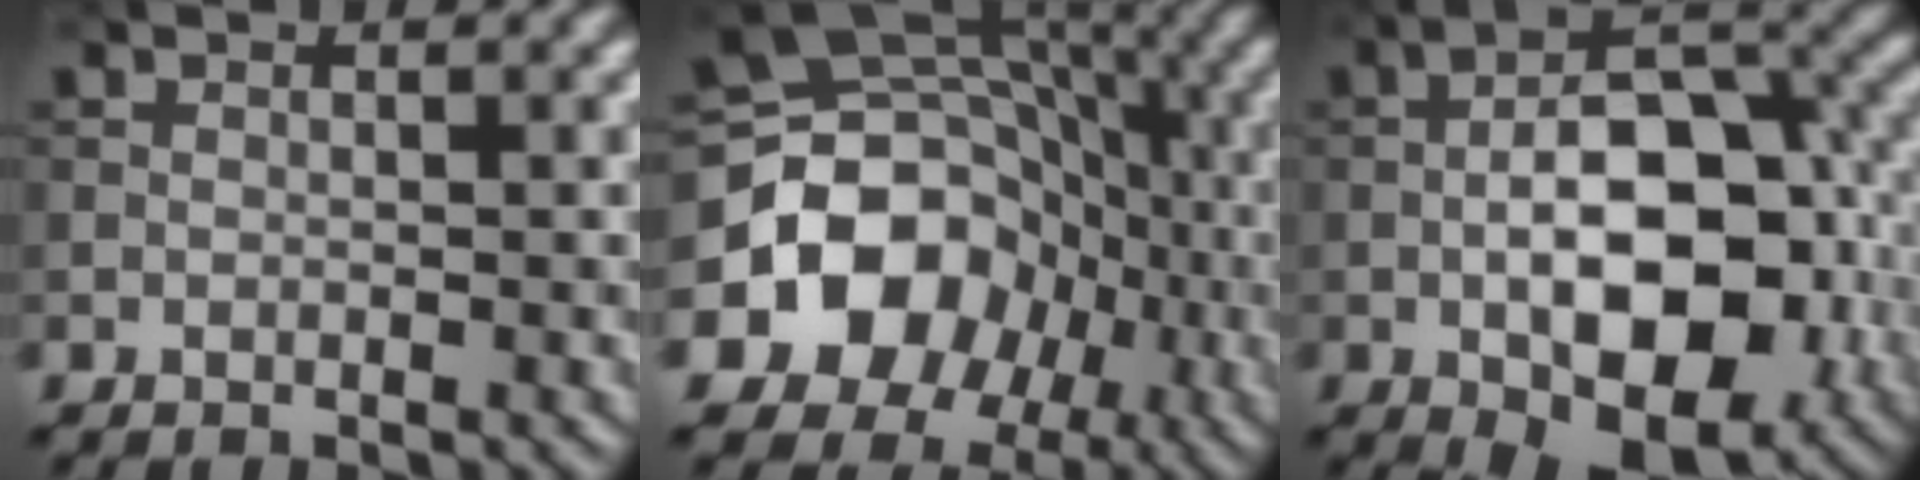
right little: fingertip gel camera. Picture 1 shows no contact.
{"total": 12.2, "force": [-3.7, 10.2, 5.6], "torque": [-0.109, -0.013, -0.081]}
{"total": 11.6, "force": [-3.2, 5.8, 9.5], "torque": [-0.147, 0.002, -0.055]}